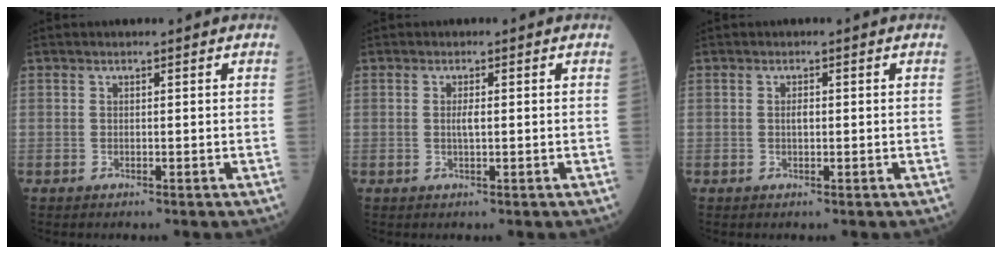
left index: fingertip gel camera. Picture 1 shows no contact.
{"total": 1.3, "force": [-0.2, 0.3, 1.3], "torque": [-0.026, -0.003, -0.004]}
{"total": 1.1, "force": [-0.1, 0.5, 1.0], "torque": [-0.018, -0.002, -0.003]}